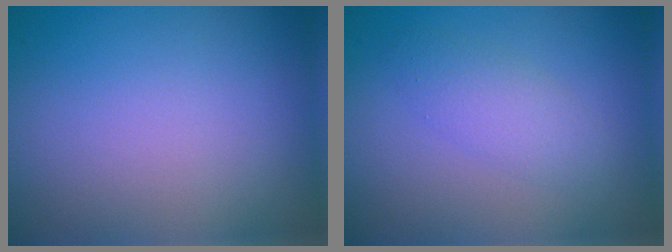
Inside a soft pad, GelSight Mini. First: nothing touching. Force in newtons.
{"total": 2.3, "press": 2.3, "slide": 0.2}